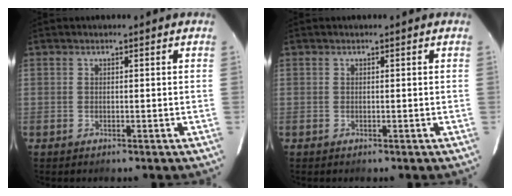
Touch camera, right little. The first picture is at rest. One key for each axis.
{"total": 0.0}